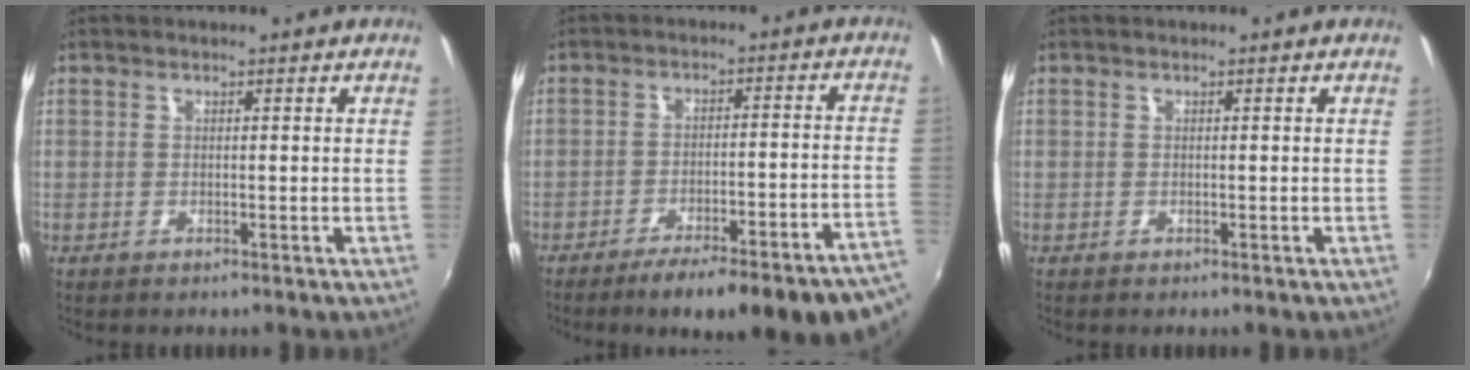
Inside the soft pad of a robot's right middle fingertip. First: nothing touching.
{"total": 20.0, "force": [-16.0, 2.4, 11.9], "torque": [-0.153, -0.028, -0.207]}
{"total": 0.0}